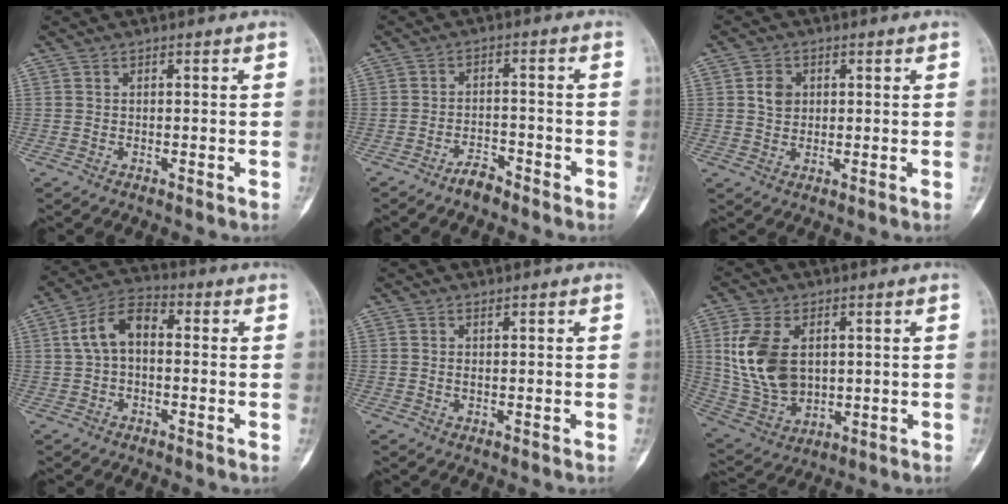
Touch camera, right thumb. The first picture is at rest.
{"total": 3.6, "force": [-3.0, 1.4, 1.5], "torque": [-0.016, 0.021, -0.054]}
{"total": 4.0, "force": [0.9, 3.3, 2.1], "torque": [-0.017, -0.002, 0.015]}
{"total": 8.4, "force": [0.6, 5.1, 6.6], "torque": [-0.115, 0.028, -0.002]}
{"total": 0.8, "force": [0.3, 0.4, 0.6], "torque": [-0.009, -0.001, 0.008]}
{"total": 14.7, "force": [2.5, 9.6, 10.8], "torque": [-0.198, -0.010, 0.063]}